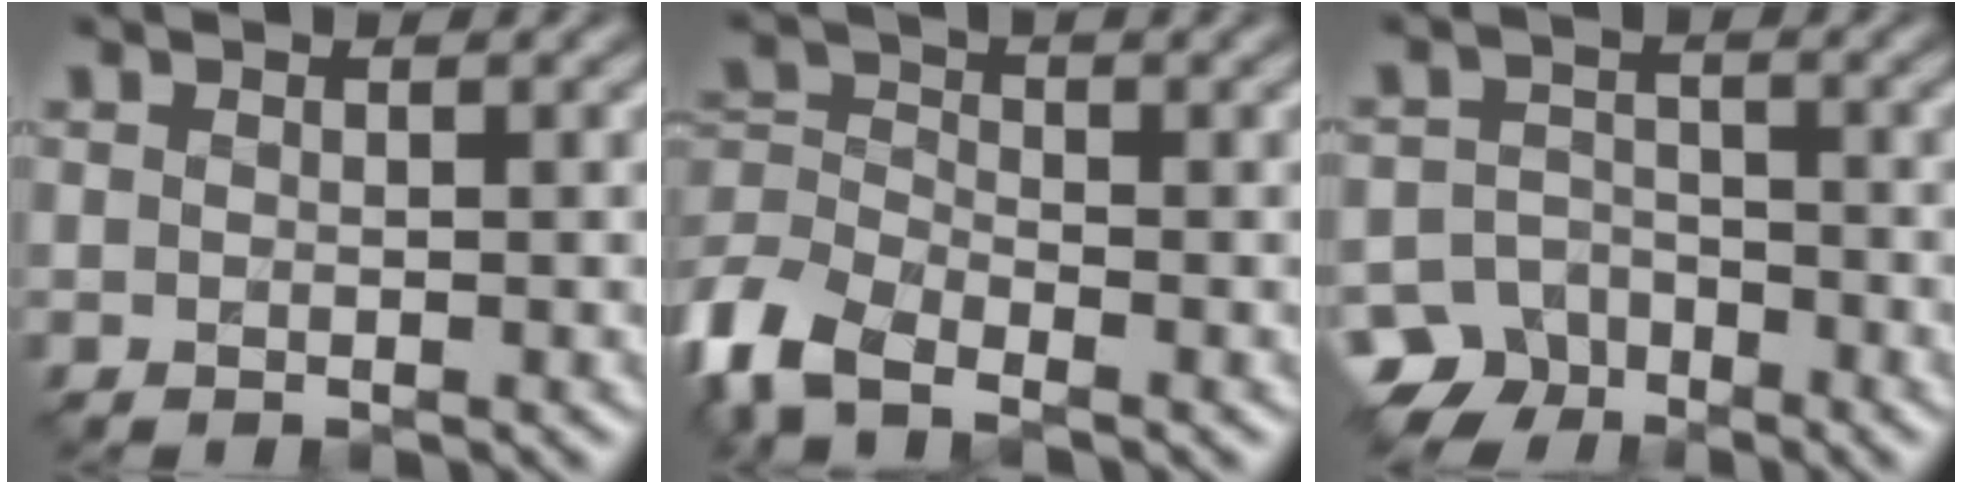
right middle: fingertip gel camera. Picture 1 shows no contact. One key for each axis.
{"total": 5.6, "fx": -3.8, "fy": 2.4, "fz": 3.3, "tx": -0.076, "ty": -0.003, "tz": -0.090}
{"total": 5.8, "fx": -4.3, "fy": 3.7, "fz": 1.2, "tx": -0.003, "ty": -0.005, "tz": -0.074}